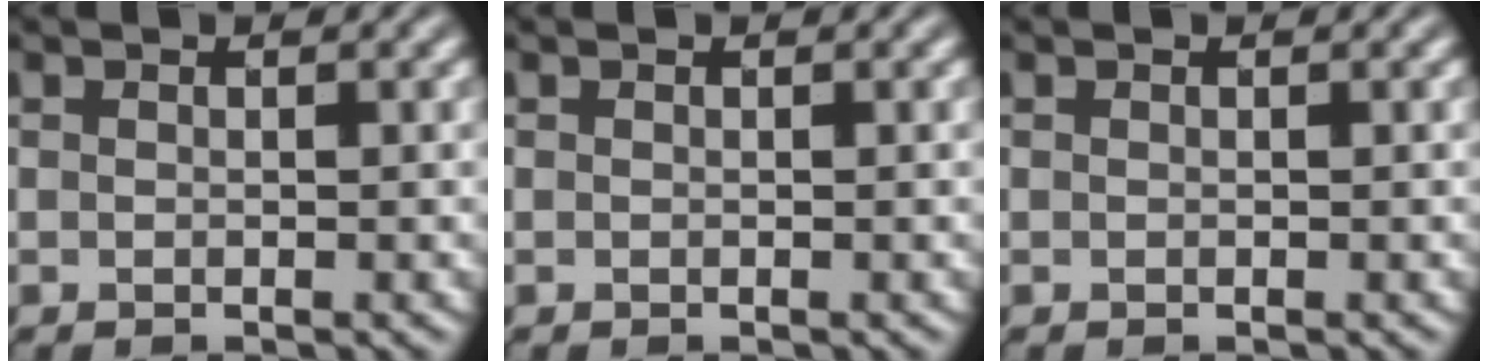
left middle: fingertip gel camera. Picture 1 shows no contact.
{"total": 0.0}
{"total": 0.0}